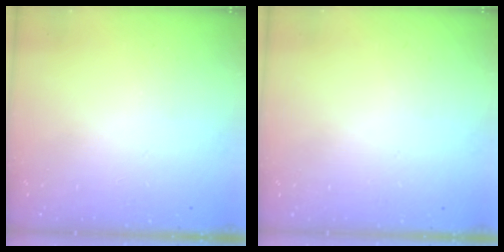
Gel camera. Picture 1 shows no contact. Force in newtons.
{"total": 0.0}